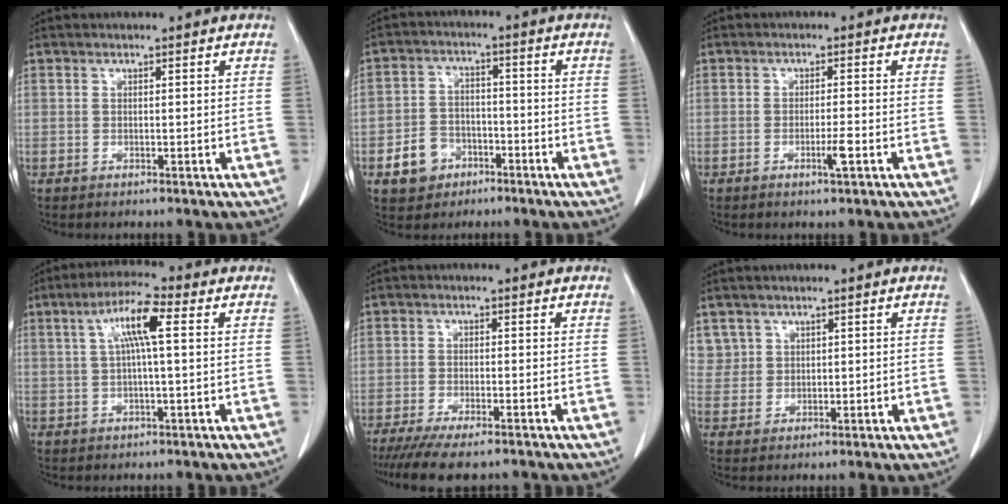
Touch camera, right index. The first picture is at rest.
{"total": 7.4, "force": [-3.5, 5.9, 2.6], "torque": [-0.058, 0.021, -0.050]}
{"total": 3.2, "force": [-1.2, 0.4, 2.9], "torque": [-0.052, -0.002, -0.019]}
{"total": 7.7, "force": [1.9, 1.1, 7.4], "torque": [-0.142, 0.021, 0.035]}
{"total": 9.1, "force": [-6.9, 2.3, 5.4], "torque": [-0.085, -0.017, -0.108]}
{"total": 4.9, "force": [2.3, 4.3, 0.2], "torque": [0.000, 0.015, 0.053]}